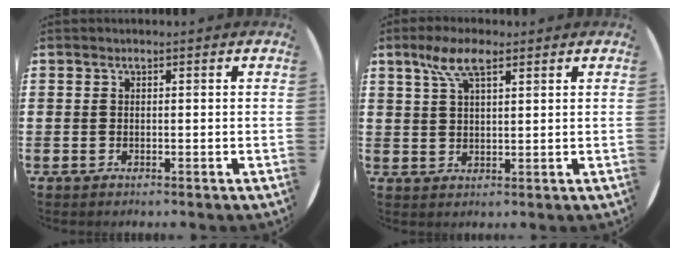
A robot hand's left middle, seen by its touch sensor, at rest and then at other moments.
{"total": 6.0, "force": [3.5, 2.2, 4.4], "torque": [-0.086, 0.007, 0.059]}